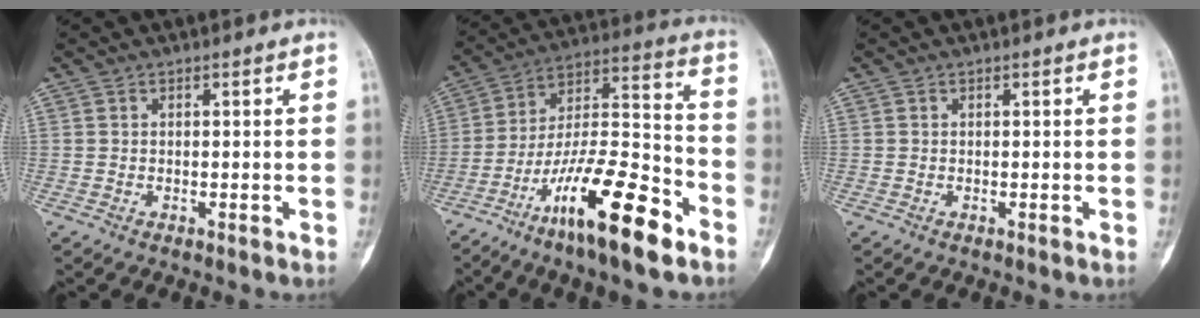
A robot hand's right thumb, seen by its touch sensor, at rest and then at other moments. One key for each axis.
{"total": 20.2, "fx": -11.5, "fy": 5.0, "fz": 15.8, "tx": -0.293, "ty": 0.073, "tz": -0.199}
{"total": 0.0}